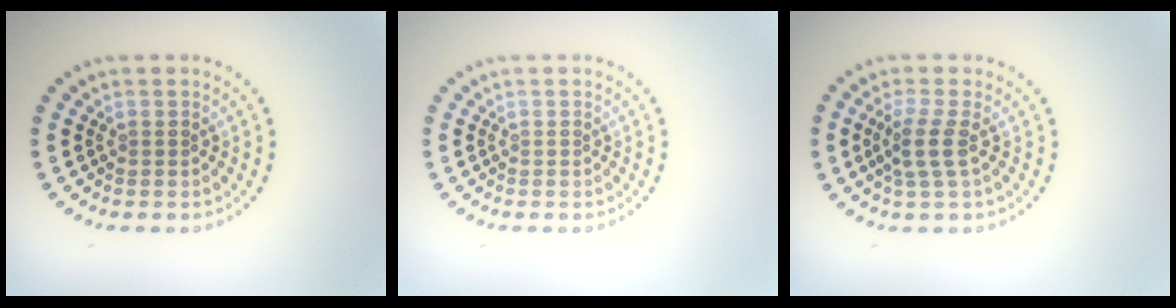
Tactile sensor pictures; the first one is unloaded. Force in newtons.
{"total": 0.0}
{"total": 2.4, "press": 2.0, "slide": 1.4}